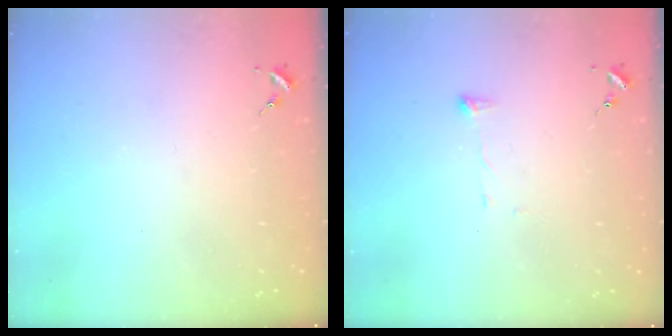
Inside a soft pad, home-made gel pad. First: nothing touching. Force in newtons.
{"total": 3.5, "press": 3.5, "slide": 0.5}